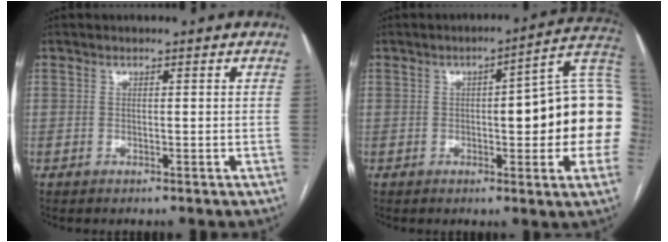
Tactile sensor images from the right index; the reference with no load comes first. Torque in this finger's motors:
{"motor_torque": [1.14, -0.73, 0.40, 0.07]}